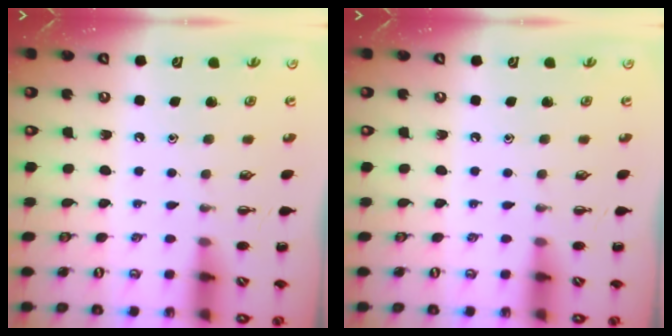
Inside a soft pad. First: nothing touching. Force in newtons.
{"total": 0.0}